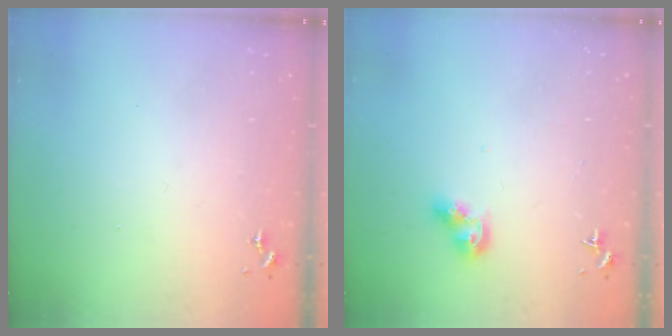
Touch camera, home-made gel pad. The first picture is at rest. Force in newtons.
{"total": 8.9, "press": 8.9, "slide": 0.8}